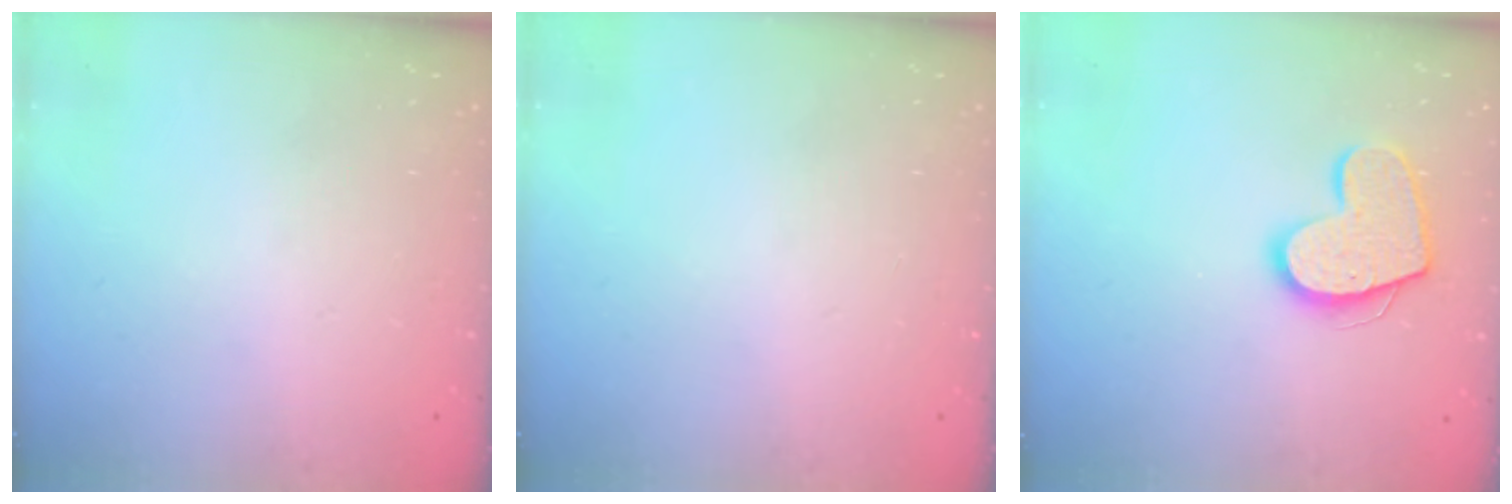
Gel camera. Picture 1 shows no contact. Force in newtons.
{"total": 0.0}
{"total": 13.5, "press": 13.5, "slide": 0.9}